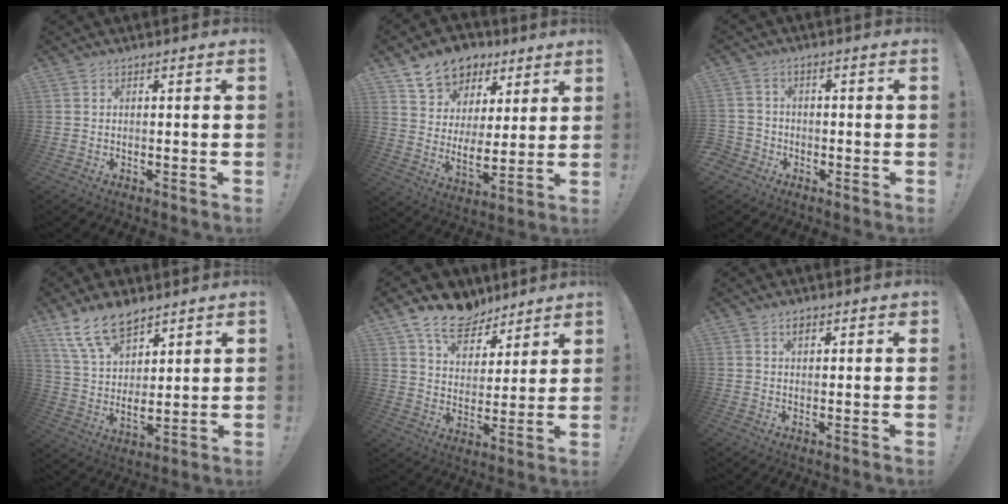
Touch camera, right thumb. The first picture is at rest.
{"total": 12.5, "force": [8.2, 8.4, 4.2], "torque": [-0.064, -0.060, 0.154]}
{"total": 3.9, "force": [-1.8, 3.3, 1.0], "torque": [-0.028, 0.014, -0.032]}
{"total": 14.1, "force": [10.1, 6.8, 7.2], "torque": [-0.132, -0.061, 0.189]}
{"total": 13.6, "force": [10.0, 7.6, 5.1], "torque": [-0.090, -0.064, 0.189]}
{"total": 2.3, "force": [1.4, 1.2, 1.3], "torque": [-0.018, -0.001, 0.022]}